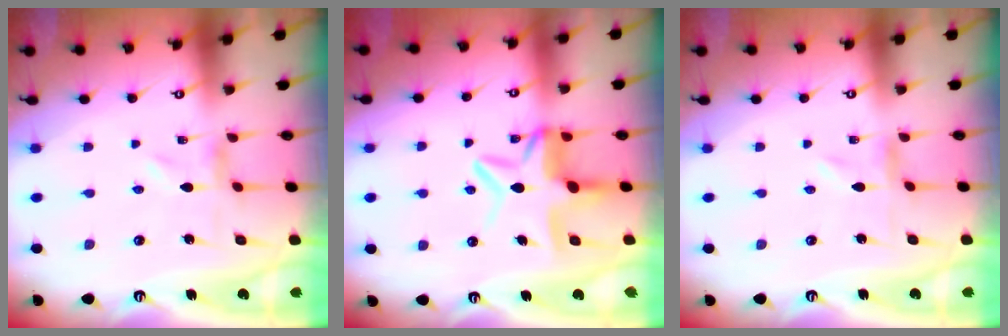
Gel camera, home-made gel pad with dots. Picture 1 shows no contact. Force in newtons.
{"total": 10.4, "press": 10.3, "slide": 1.4}
{"total": 0.0}